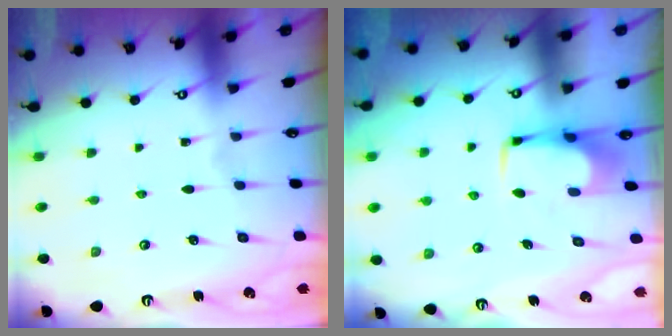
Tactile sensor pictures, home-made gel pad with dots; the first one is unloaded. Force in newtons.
{"total": 1.7, "press": 1.6, "slide": 0.6}